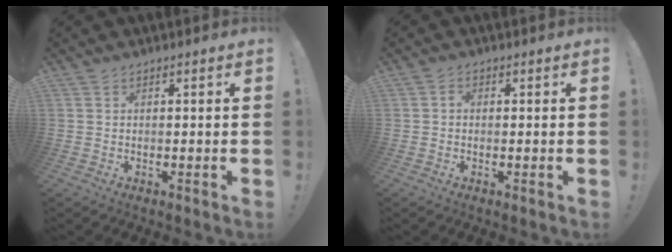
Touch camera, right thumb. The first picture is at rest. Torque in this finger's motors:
{"motor_torque": [-0.04, 0.09, 0.14, -0.13, -0.01]}